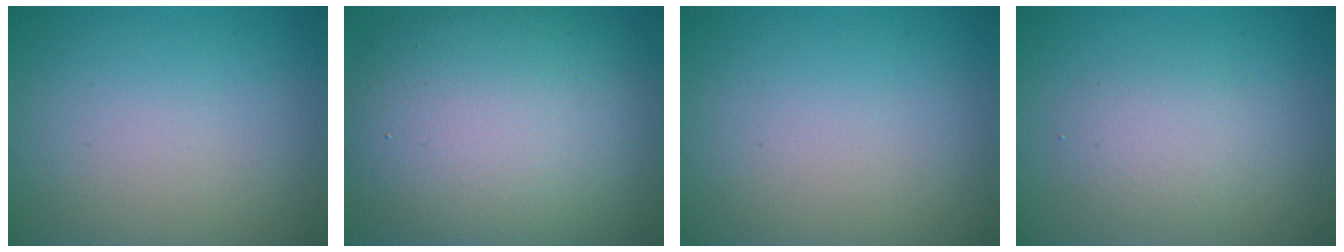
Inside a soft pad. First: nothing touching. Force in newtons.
{"total": 14.5, "press": 14.5, "slide": 0.5}
{"total": 0.0}
{"total": 2.4, "press": 2.4, "slide": 0.1}